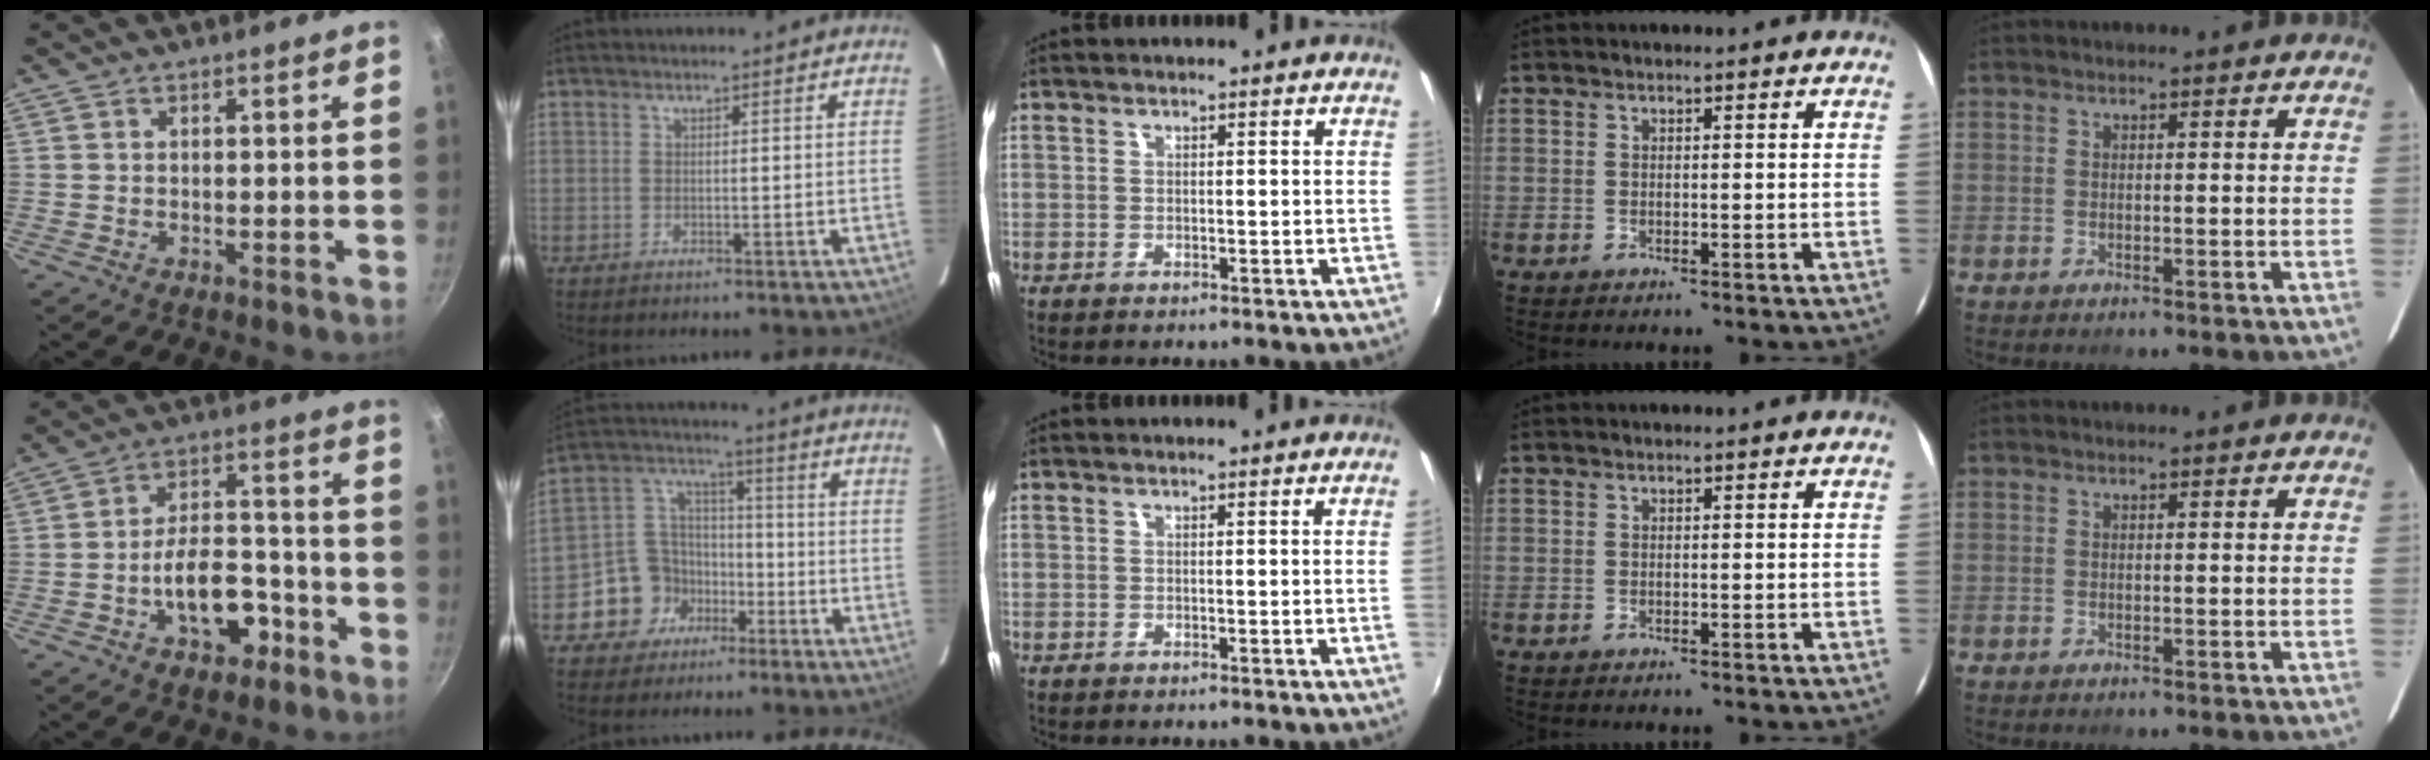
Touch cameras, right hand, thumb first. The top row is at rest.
{"thumb": {"total": 11.9, "force": [-5.2, 6.9, 8.1], "torque": [-0.097, 0.055, -0.075]}, "index": {"total": 10.5, "force": [-5.6, 8.6, 2.0], "torque": [-0.060, 0.045, -0.090]}, "middle": {"total": 0.6, "force": [-0.2, -0.3, 0.5], "torque": [-0.007, -0.001, -0.005]}}